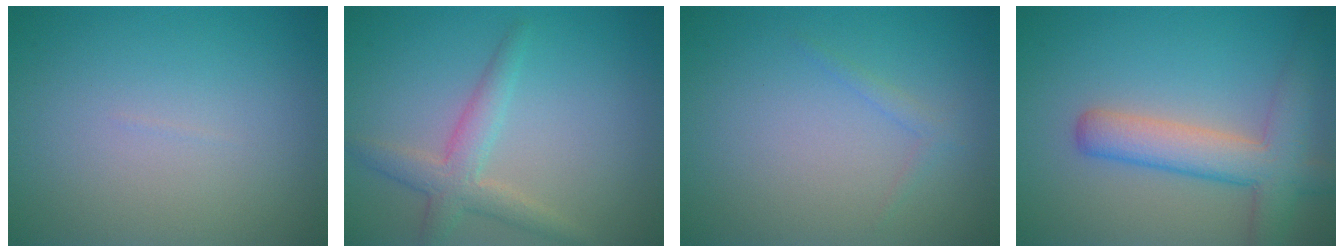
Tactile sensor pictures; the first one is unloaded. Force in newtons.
{"total": 3.0, "press": 3.0, "slide": 0.1}
{"total": 0.8, "press": 0.8, "slide": 0.0}
{"total": 5.4, "press": 5.4, "slide": 0.4}